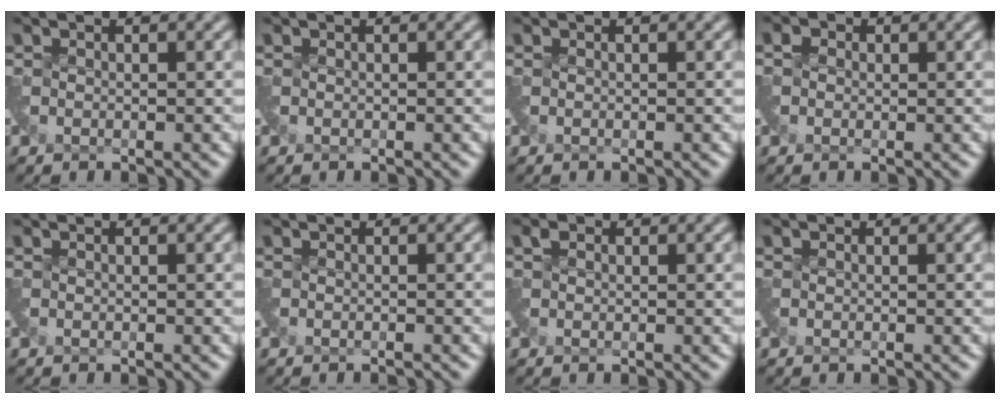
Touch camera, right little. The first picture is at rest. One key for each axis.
{"total": 0.0}
{"total": 0.0}
{"total": 1.1, "fx": -0.6, "fy": 0.5, "fz": -0.8, "tx": 0.014, "ty": -0.006, "tz": -0.008}
{"total": 0.0}
{"total": 0.9, "fx": -0.9, "fy": -0.1, "fz": 0.2, "tx": -0.003, "ty": -0.015, "tz": -0.020}
{"total": 0.7, "fx": -0.1, "fy": 0.1, "fz": -0.7, "tx": 0.011, "ty": -0.004, "tz": 0.003}
{"total": 0.0}